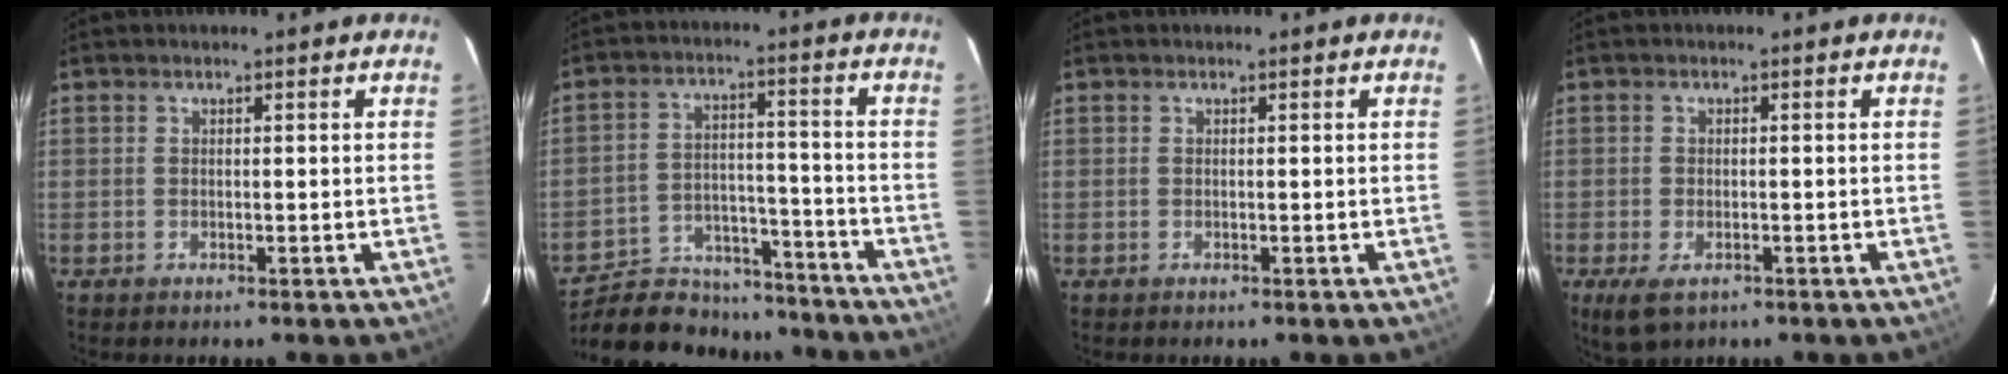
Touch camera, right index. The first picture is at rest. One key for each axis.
{"total": 21.3, "fx": -18.5, "fy": 8.0, "fz": 7.0, "tx": -0.154, "ty": 0.018, "tz": -0.258}
{"total": 0.0}
{"total": 4.7, "fx": -2.5, "fy": 2.6, "fz": 3.1, "tx": -0.068, "ty": -0.016, "tz": -0.041}